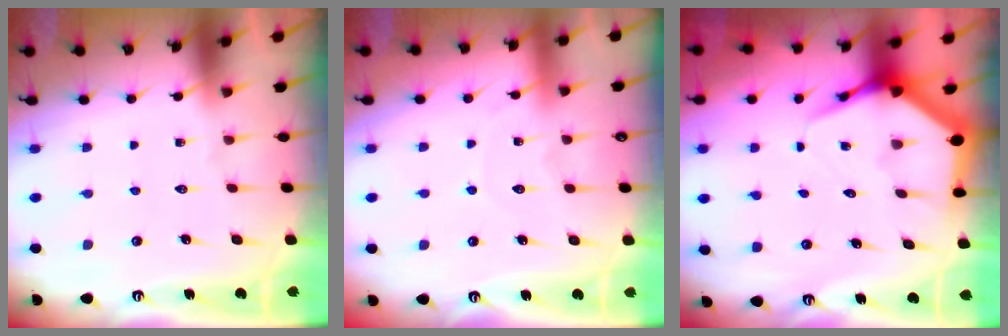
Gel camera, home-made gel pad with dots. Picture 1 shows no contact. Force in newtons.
{"total": 4.5, "press": 4.5, "slide": 0.5}
{"total": 5.3, "press": 5.2, "slide": 0.7}